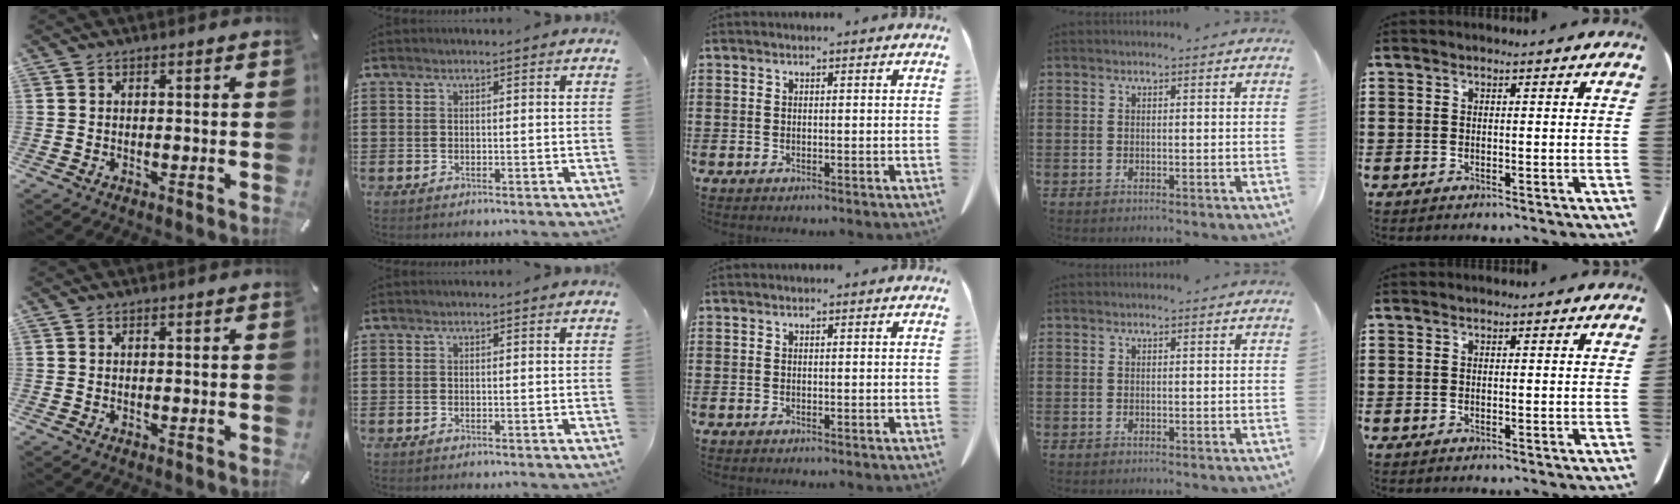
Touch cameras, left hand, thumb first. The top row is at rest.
{}